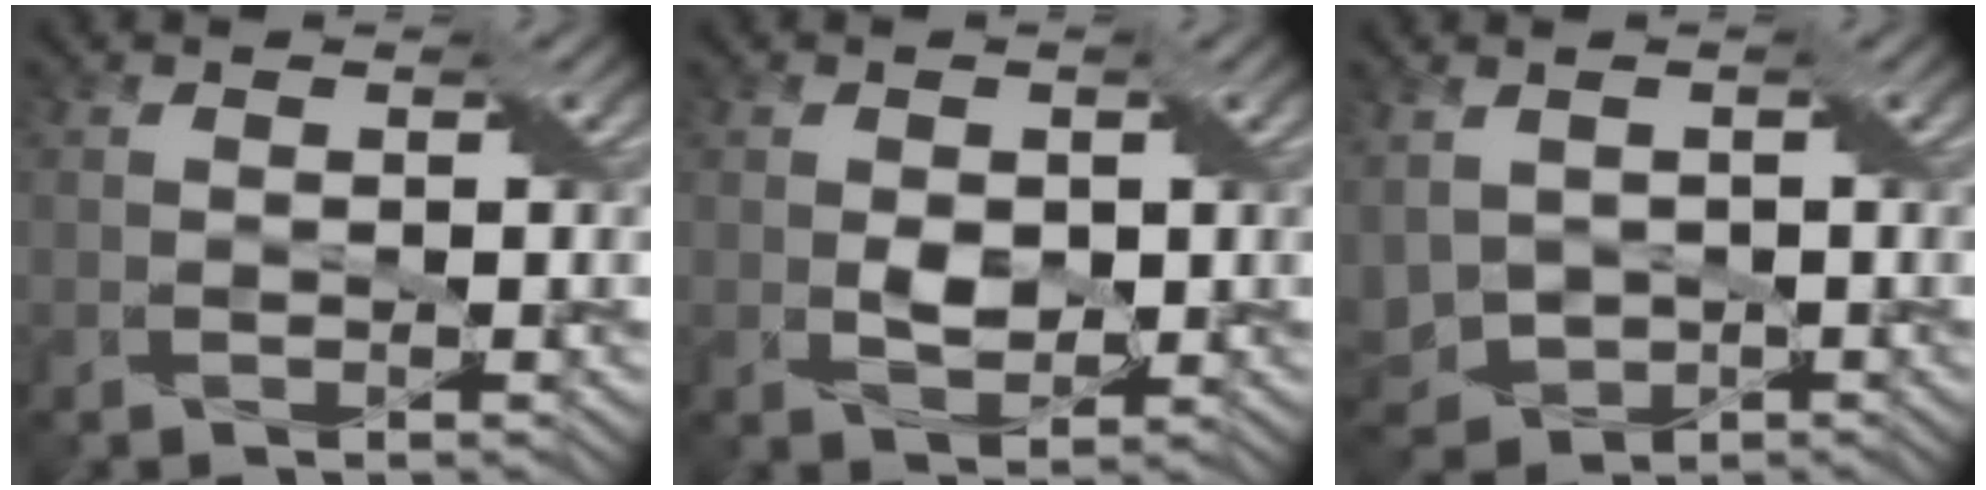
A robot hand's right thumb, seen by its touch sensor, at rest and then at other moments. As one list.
[{"total": 2.8, "force": [0.3, 1.9, 2.0], "torque": [-0.044, -0.002, 0.008]}, {"total": 5.7, "force": [-0.1, 4.2, 3.8], "torque": [-0.116, -0.014, -0.005]}]